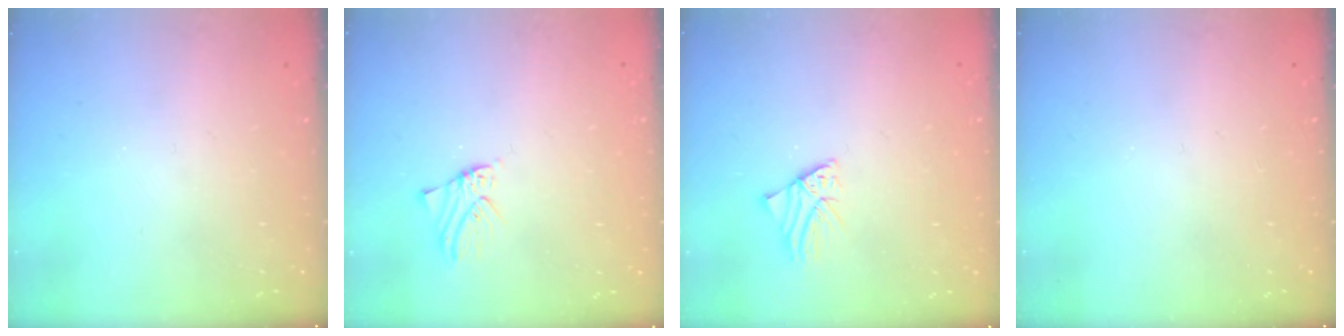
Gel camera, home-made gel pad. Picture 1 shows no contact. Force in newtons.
{"total": 1.0, "press": 1.0, "slide": 0.0}
{"total": 1.7, "press": 1.7, "slide": 0.1}
{"total": 0.0}